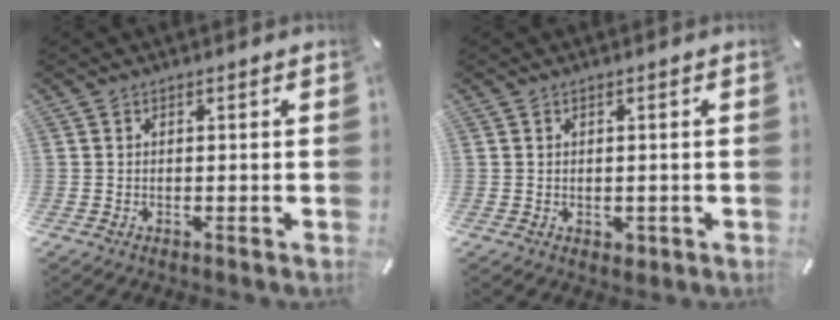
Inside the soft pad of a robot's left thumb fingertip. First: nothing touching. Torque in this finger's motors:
{"motor_torque": [0.23, 0.27, -0.02, 0.06, 0.00]}